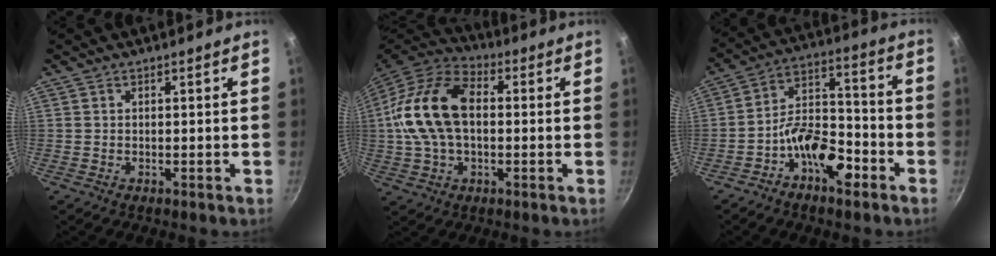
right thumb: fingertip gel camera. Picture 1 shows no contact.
{"total": 18.7, "force": [1.0, 11.8, 14.4], "torque": [-0.266, 0.032, 0.006]}
{"total": 11.8, "force": [-6.2, 5.9, 8.2], "torque": [-0.114, 0.067, -0.110]}